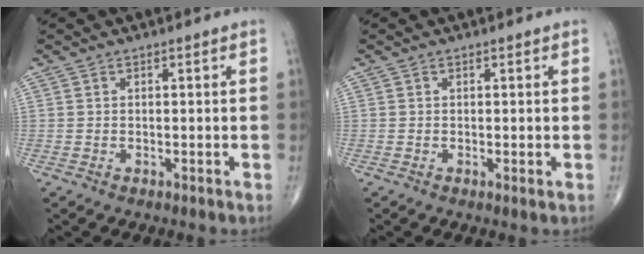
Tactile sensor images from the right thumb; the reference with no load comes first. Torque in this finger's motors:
{"motor_torque": [-0.30, 0.00, -0.33, -0.18, -0.02]}